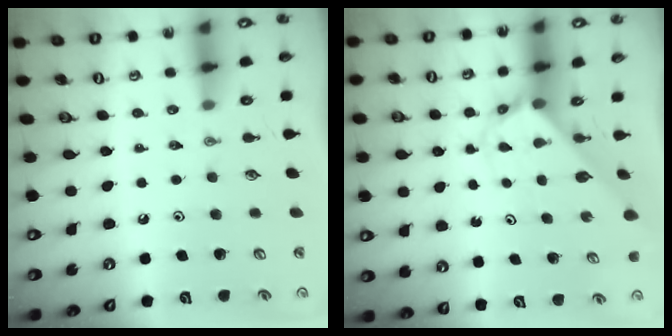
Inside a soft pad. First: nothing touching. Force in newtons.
{"total": 2.7, "press": 2.7, "slide": 0.2}